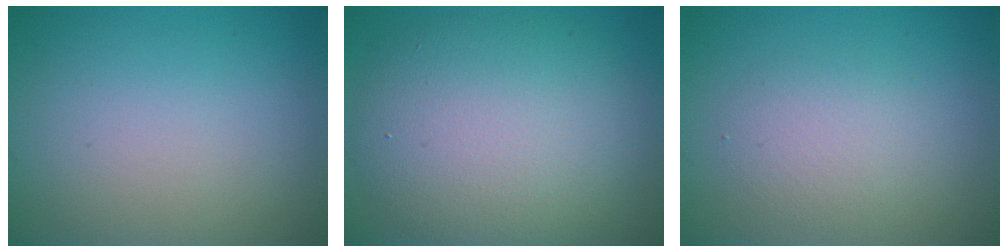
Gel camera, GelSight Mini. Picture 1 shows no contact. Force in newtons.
{"total": 9.6, "press": 9.5, "slide": 0.7}
{"total": 2.6, "press": 2.6, "slide": 0.2}